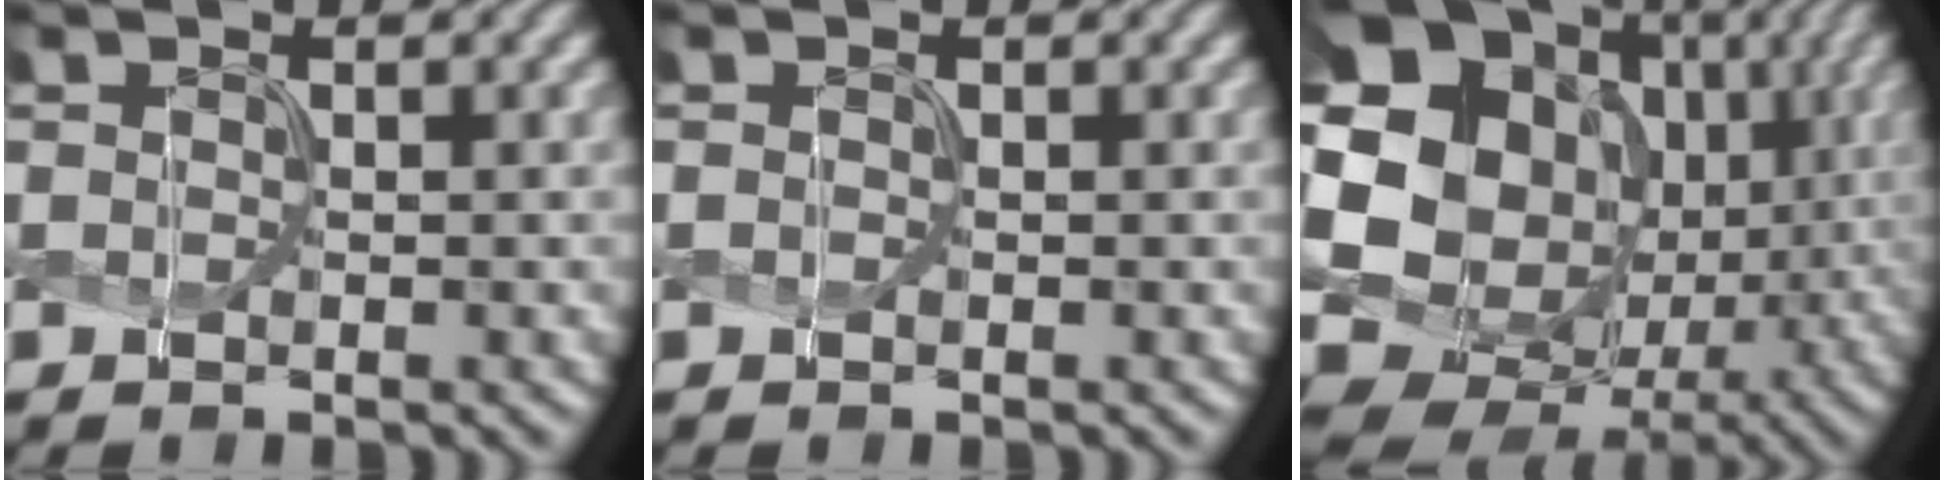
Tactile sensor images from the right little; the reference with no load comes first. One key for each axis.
{"total": 0.0}
{"total": 20.6, "fx": 1.1, "fy": 17.9, "fz": 10.1, "tx": -0.222, "ty": 0.010, "tz": 0.002}